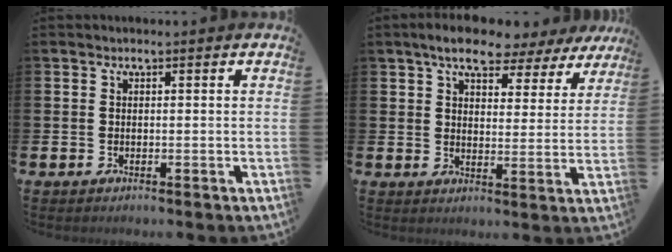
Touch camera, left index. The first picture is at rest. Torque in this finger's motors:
{"motor_torque": [1.25, -0.89, 1.05, 0.21]}